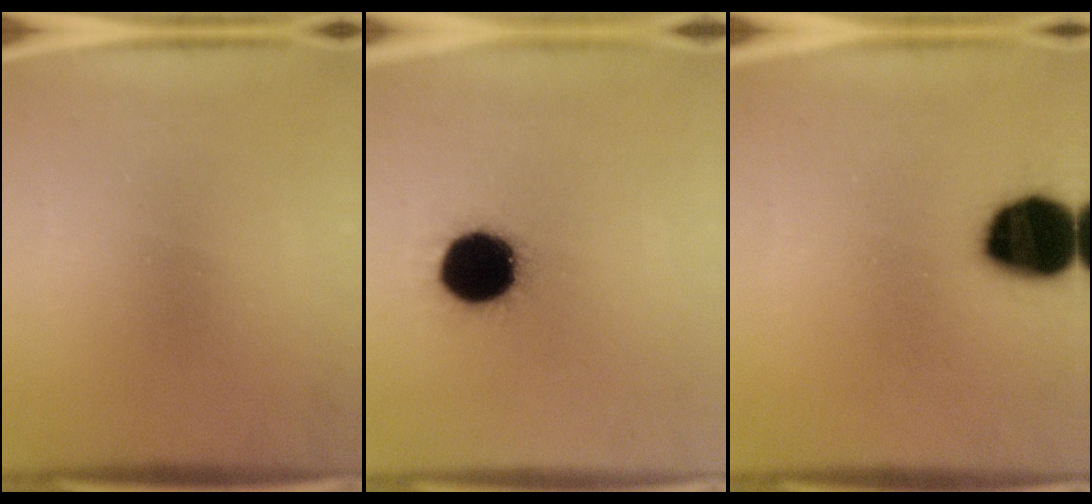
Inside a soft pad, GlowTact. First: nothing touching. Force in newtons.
{"total": 19.1}
{"total": 17.6}